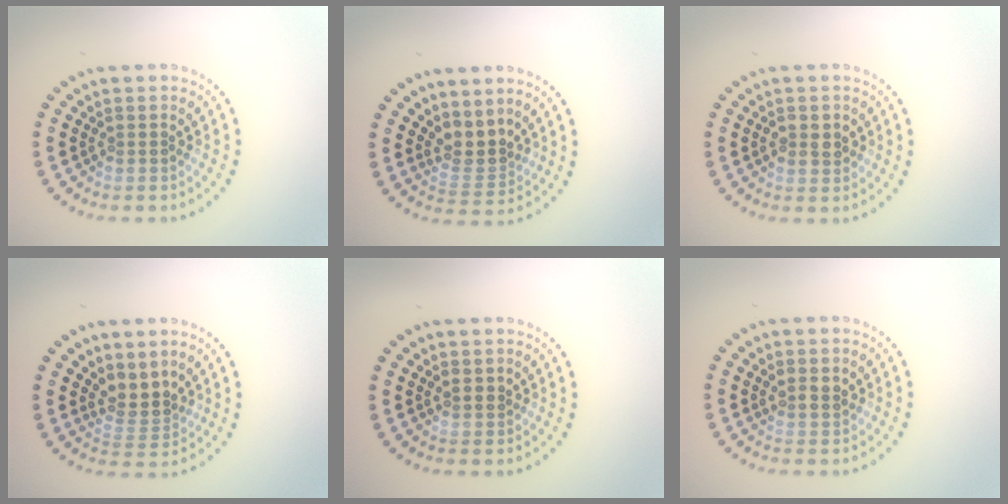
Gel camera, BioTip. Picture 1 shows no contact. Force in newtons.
{"total": 2.6, "press": 1.9, "slide": 1.8}
{"total": 1.8, "press": 1.8, "slide": 0.2}
{"total": 2.6, "press": 1.9, "slide": 1.8}
{"total": 0.6, "press": 0.4, "slide": 0.4}
{"total": 1.1, "press": 0.9, "slide": 0.7}